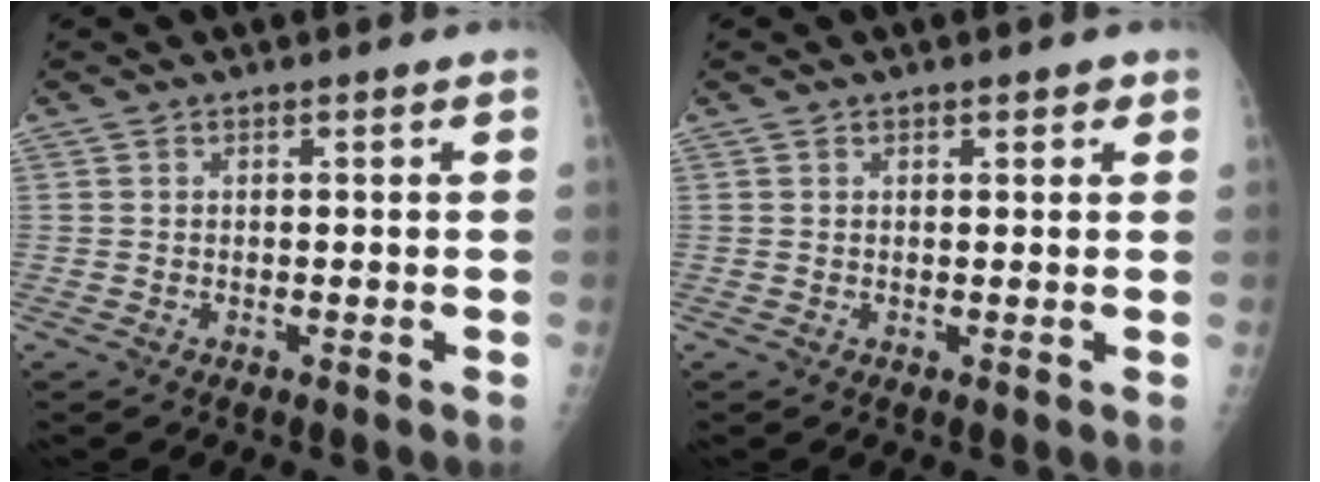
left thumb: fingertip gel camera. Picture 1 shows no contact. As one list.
[{"total": 1.7, "force": [1.0, 0.9, 1.0], "torque": [-0.001, -0.003, 0.010]}]